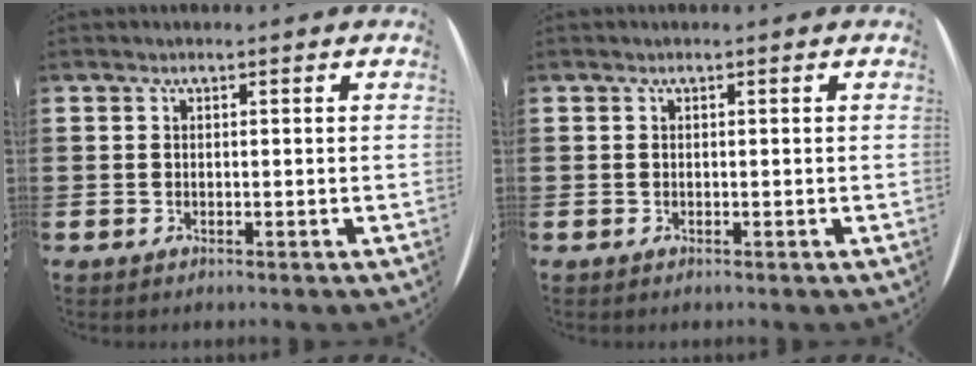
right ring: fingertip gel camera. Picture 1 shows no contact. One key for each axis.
{"total": 0.0}